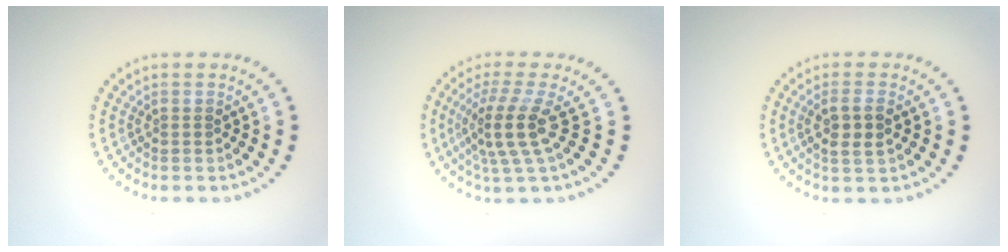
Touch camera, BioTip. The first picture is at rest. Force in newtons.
{"total": 4.0, "press": 2.9, "slide": 2.7}
{"total": 2.4, "press": 2.3, "slide": 0.8}